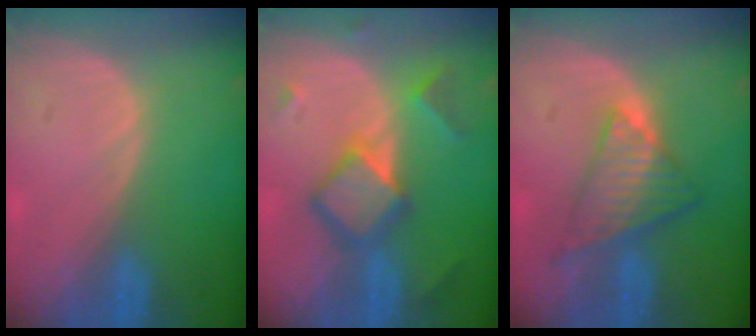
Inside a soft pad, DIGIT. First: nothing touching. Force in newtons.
{"total": 7.1, "press": 7.1, "slide": 0.5}
{"total": 7.2, "press": 6.7, "slide": 2.7}